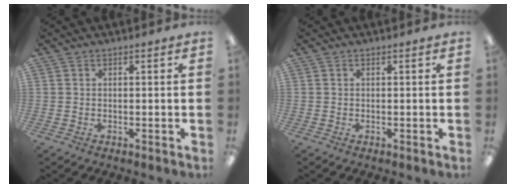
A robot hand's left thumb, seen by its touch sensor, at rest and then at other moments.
{"total": 0.0}